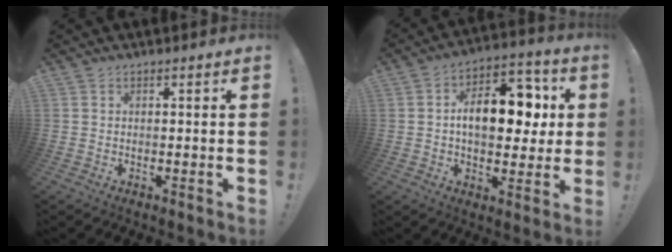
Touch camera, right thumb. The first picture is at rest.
{"total": 16.2, "force": [1.6, 9.6, 13.0], "torque": [-0.186, 0.013, 0.030]}